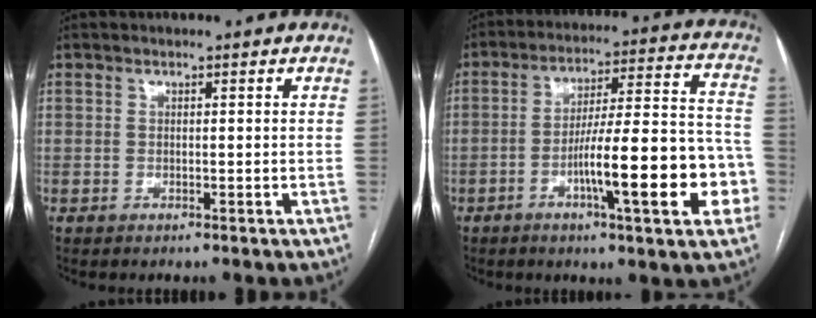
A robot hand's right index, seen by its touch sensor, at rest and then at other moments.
{"total": 17.4, "force": [-5.7, 2.3, 16.3], "torque": [-0.224, 0.022, -0.076]}